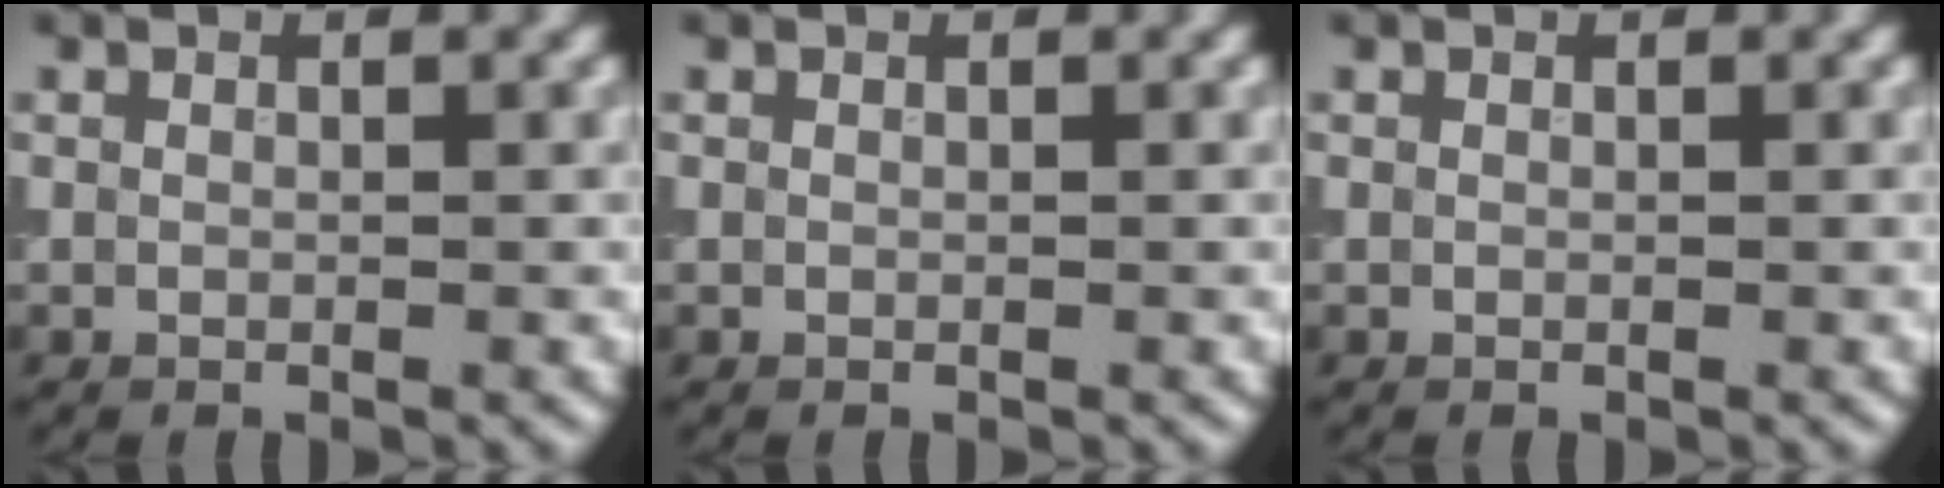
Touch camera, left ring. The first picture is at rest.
{"total": 0.0}
{"total": 0.0}